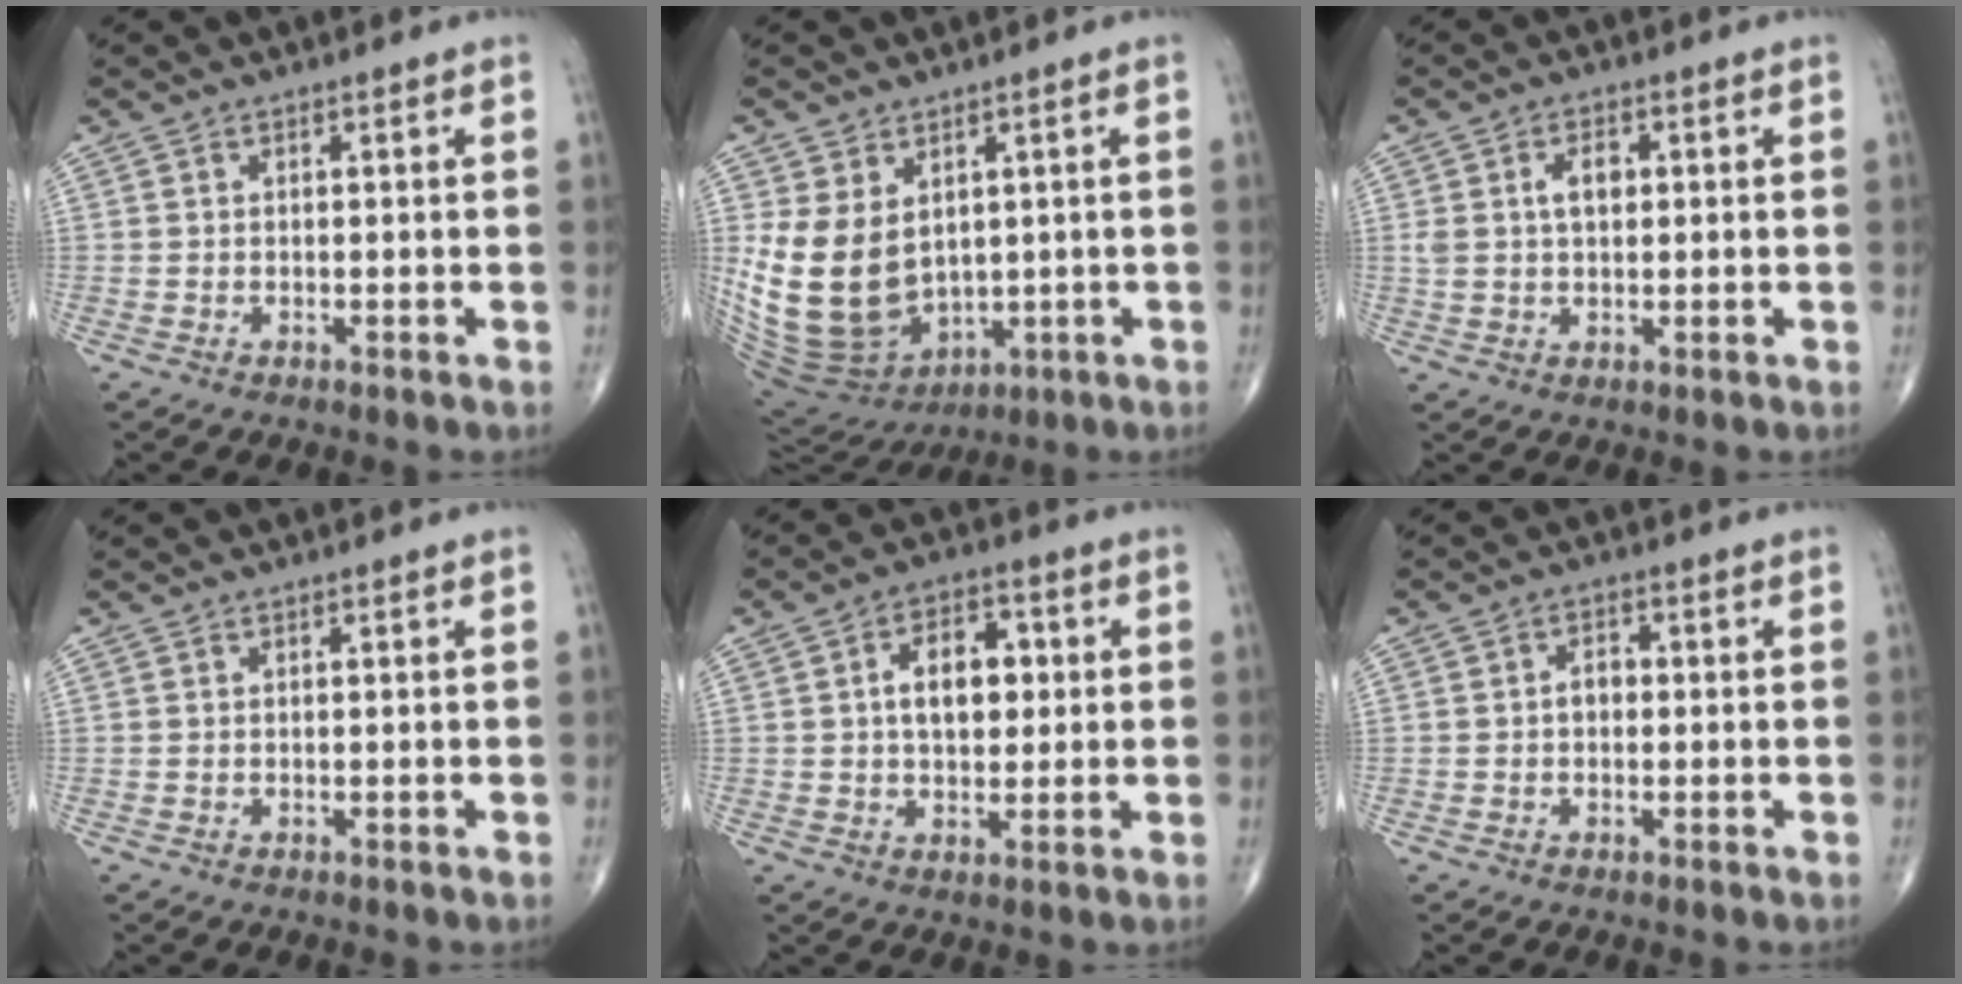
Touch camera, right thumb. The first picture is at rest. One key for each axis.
{"total": 15.8, "fx": 2.0, "fy": 11.2, "fz": 10.9, "tx": -0.198, "ty": -0.022, "tz": 0.072}
{"total": 4.9, "fx": 1.1, "fy": 2.9, "fz": 3.8, "tx": -0.068, "ty": 0.007, "tz": 0.022}
{"total": 0.0}
{"total": 9.2, "fx": 1.4, "fy": 5.8, "fz": 7.1, "tx": -0.087, "ty": 0.011, "tz": 0.020}
{"total": 2.5, "fx": -0.2, "fy": 1.9, "fz": 1.7, "tx": -0.016, "ty": 0.011, "tz": -0.009}